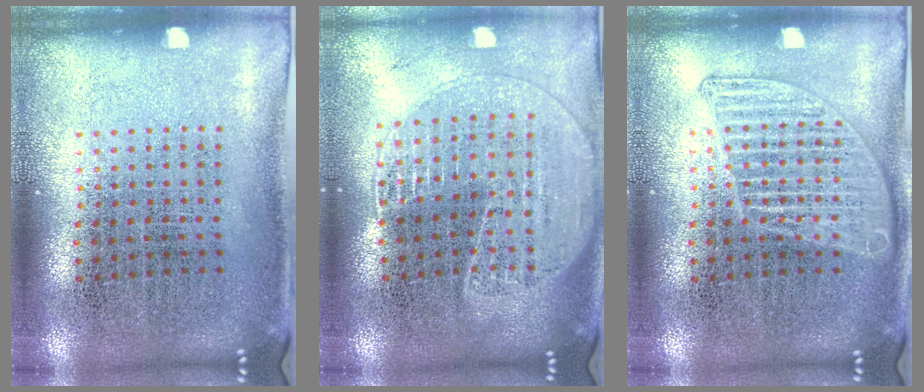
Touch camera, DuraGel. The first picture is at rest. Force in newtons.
{"total": 1.7, "press": 1.5, "slide": 0.6}
{"total": 2.2, "press": 2.2, "slide": 0.4}